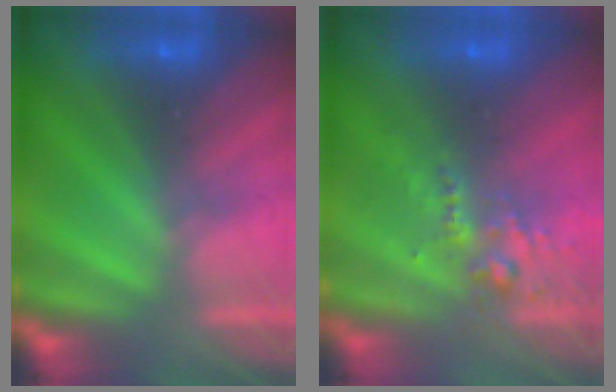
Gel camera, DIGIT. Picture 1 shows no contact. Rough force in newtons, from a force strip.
{"total": 2.6}